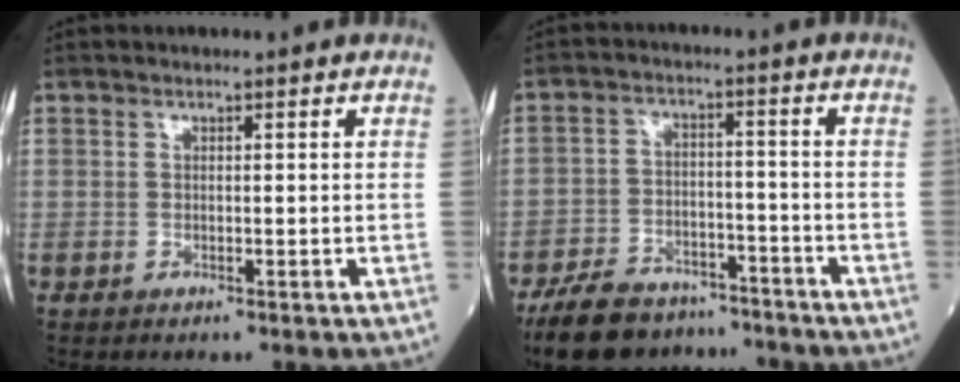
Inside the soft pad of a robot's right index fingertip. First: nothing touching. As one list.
[{"total": 15.0, "force": [-12.4, 6.3, 5.5], "torque": [-0.099, 0.014, -0.205]}]